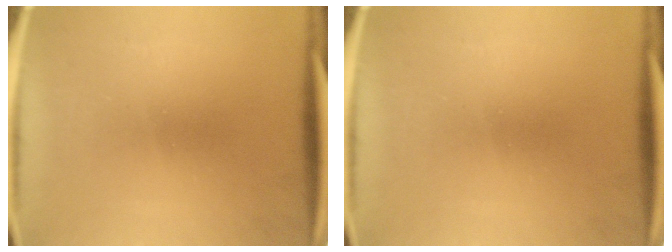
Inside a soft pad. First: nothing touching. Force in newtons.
{"total": 0.0}